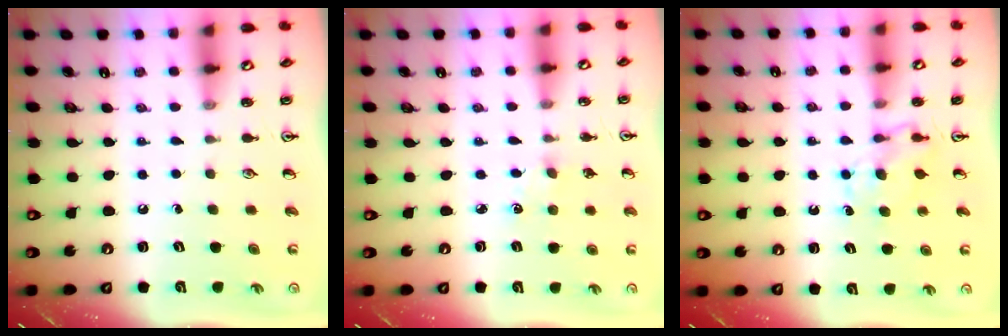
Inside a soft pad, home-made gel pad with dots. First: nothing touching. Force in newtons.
{"total": 3.3, "press": 3.3, "slide": 0.5}
{"total": 6.0, "press": 6.0, "slide": 0.8}